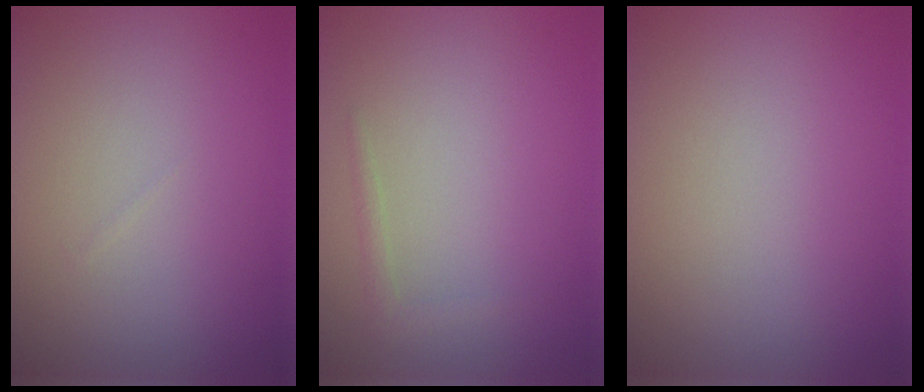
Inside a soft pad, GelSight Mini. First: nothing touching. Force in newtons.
{"total": 0.9, "press": 0.9, "slide": 0.1}
{"total": 0.0}